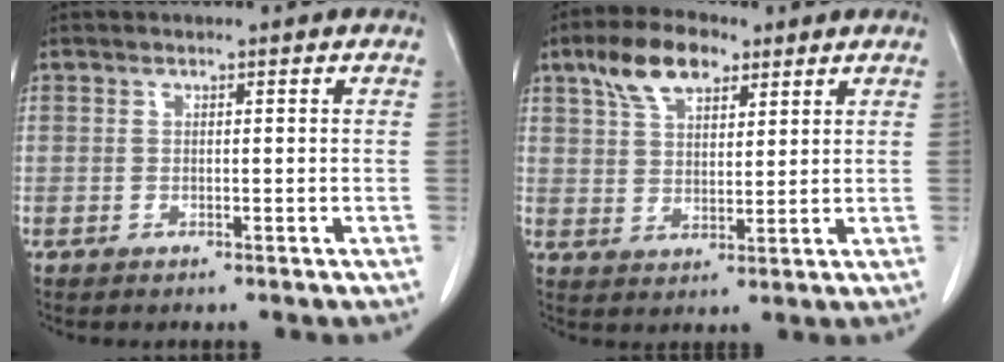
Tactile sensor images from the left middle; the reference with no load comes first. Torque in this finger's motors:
{"motor_torque": [0.60, -0.39, -0.05, 0.01]}